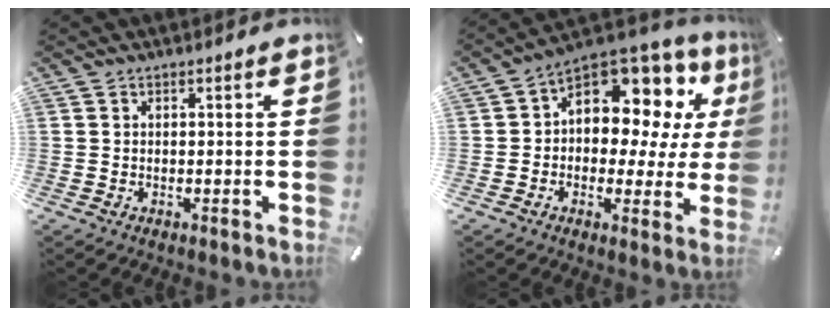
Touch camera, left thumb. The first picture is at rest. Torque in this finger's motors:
{"motor_torque": [0.81, 0.77, 1.10, 0.63, 0.17]}